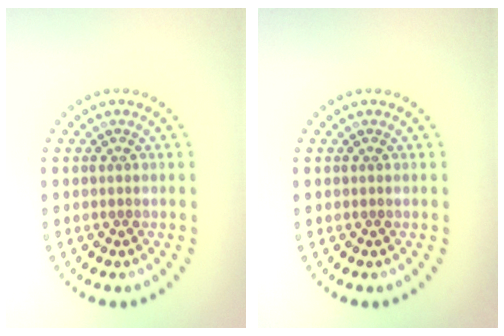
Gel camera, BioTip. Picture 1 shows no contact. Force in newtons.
{"total": 0.0}